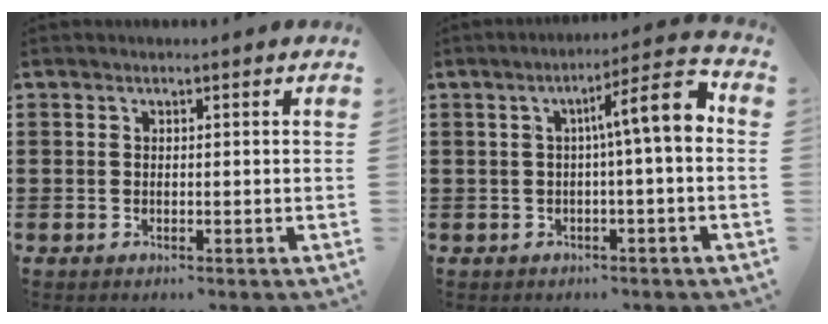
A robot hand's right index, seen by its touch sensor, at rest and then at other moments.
{"total": 7.6, "force": [0.5, 0.8, 7.5], "torque": [-0.128, -0.001, -0.001]}